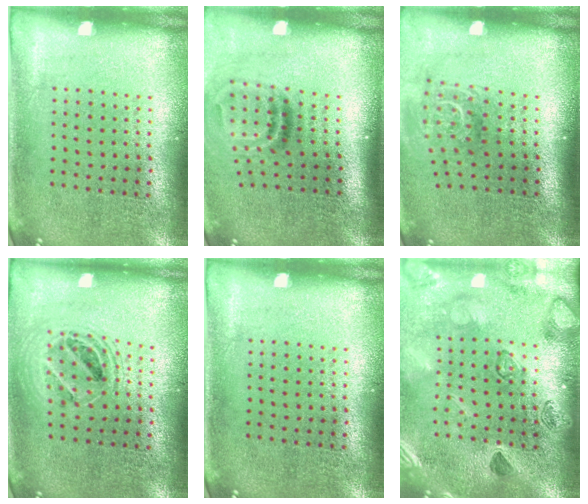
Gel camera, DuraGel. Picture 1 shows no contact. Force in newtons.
{"total": 1.9, "press": 1.1, "slide": 1.5}
{"total": 1.8, "press": 1.3, "slide": 1.2}
{"total": 1.5, "press": 1.3, "slide": 0.7}
{"total": 0.0}
{"total": 2.3, "press": 2.3, "slide": 0.3}